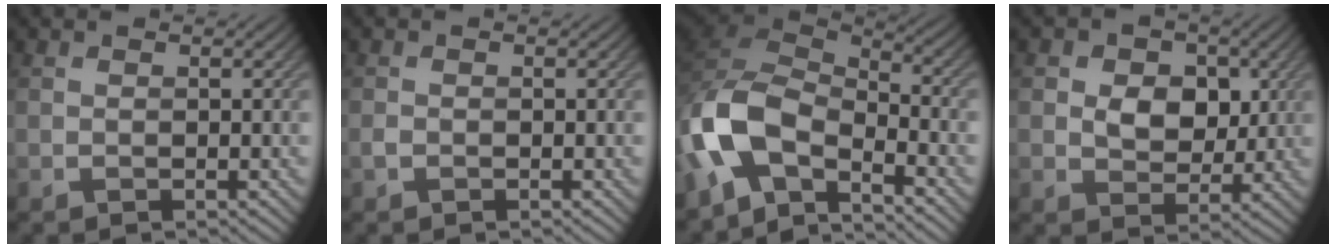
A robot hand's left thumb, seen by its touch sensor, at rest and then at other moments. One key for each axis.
{"total": 0.6, "fx": -0.3, "fy": 0.4, "fz": 0.3, "tx": -0.007, "ty": -0.002, "tz": -0.007}
{"total": 12.5, "fx": -6.1, "fy": 6.1, "fz": 9.1, "tx": -0.199, "ty": -0.010, "tz": -0.135}
{"total": 5.8, "fx": 0.9, "fy": 4.5, "fz": 3.5, "tx": -0.062, "ty": 0.000, "tz": 0.002}